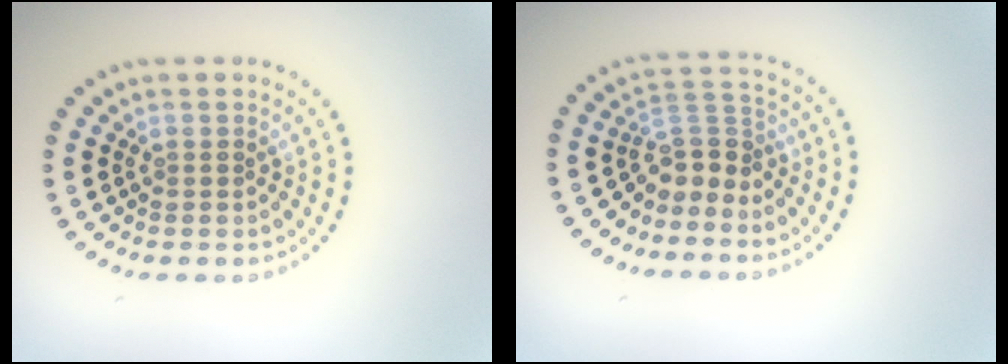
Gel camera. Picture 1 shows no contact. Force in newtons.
{"total": 3.0, "press": 2.2, "slide": 2.0}